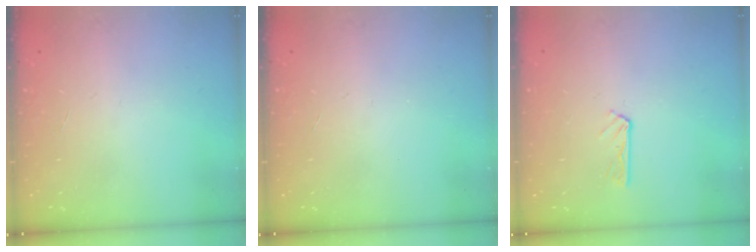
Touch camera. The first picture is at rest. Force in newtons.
{"total": 0.0}
{"total": 2.6, "press": 2.6, "slide": 0.2}